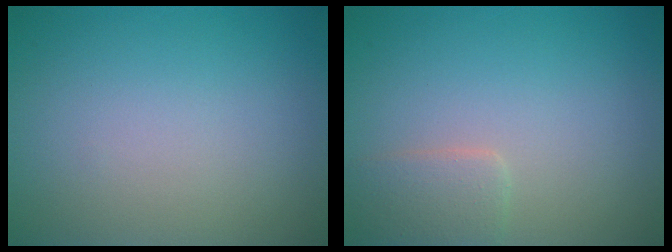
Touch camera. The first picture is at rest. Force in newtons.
{"total": 2.1, "press": 2.1, "slide": 0.1}